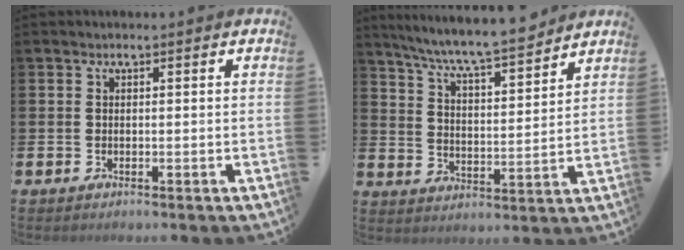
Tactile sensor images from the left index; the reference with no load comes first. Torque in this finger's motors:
{"motor_torque": [0.23, -0.48, 0.76, 0.17]}